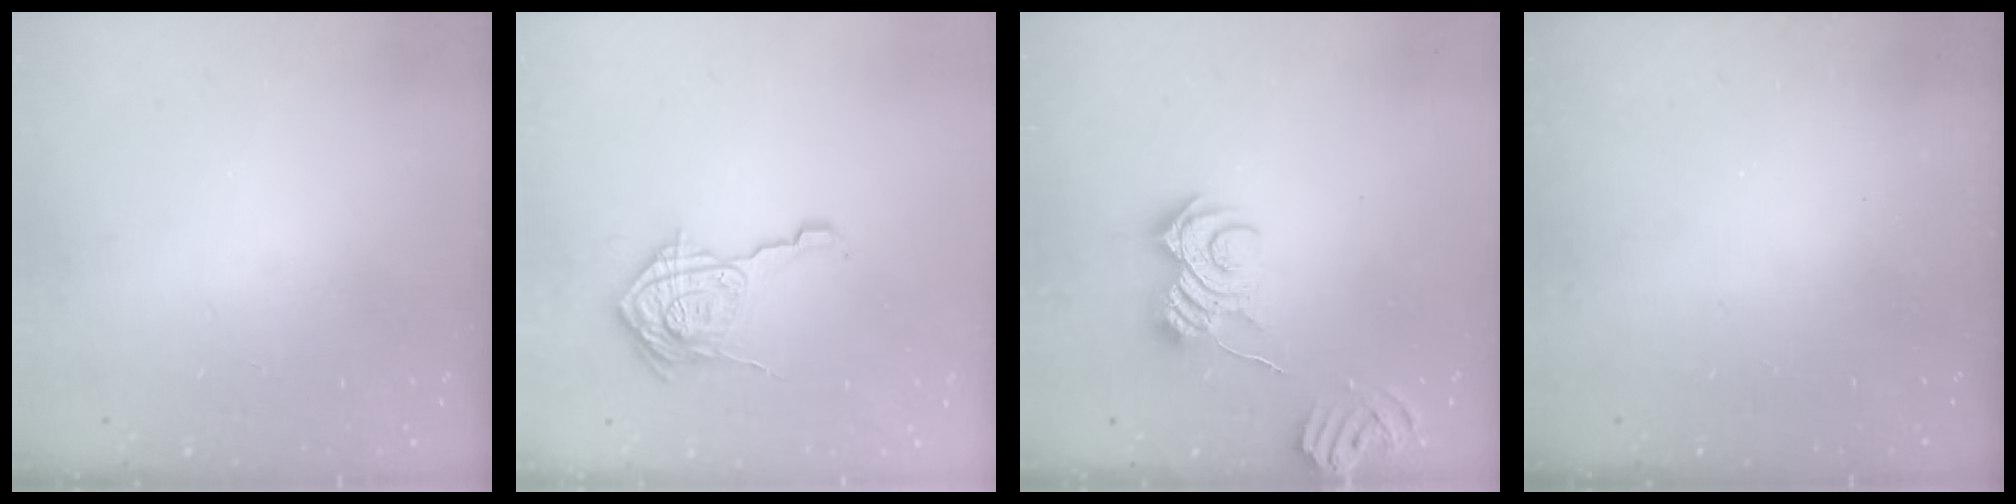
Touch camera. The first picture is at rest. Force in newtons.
{"total": 15.4, "press": 15.4, "slide": 0.7}
{"total": 9.0, "press": 9.0, "slide": 1.0}
{"total": 2.3, "press": 2.2, "slide": 0.8}